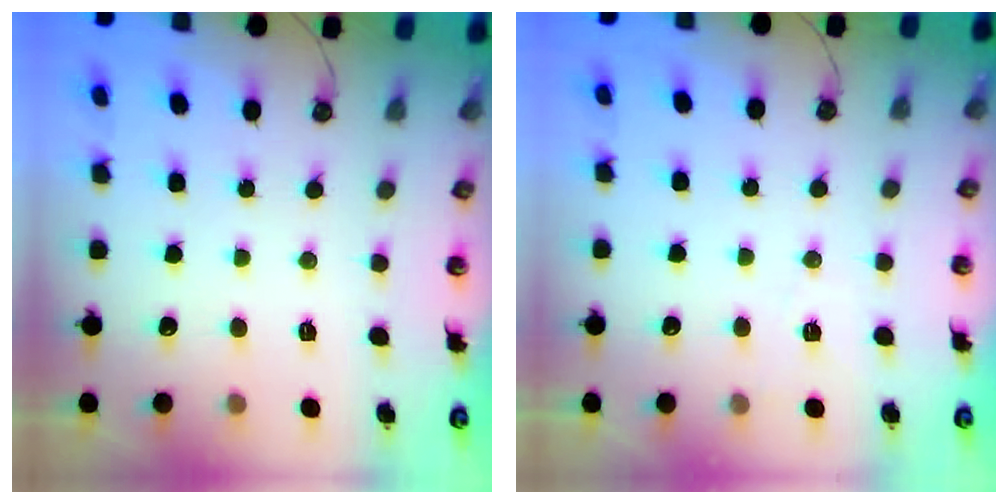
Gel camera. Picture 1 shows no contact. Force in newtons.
{"total": 7.3, "press": 5.8, "slide": 4.4}